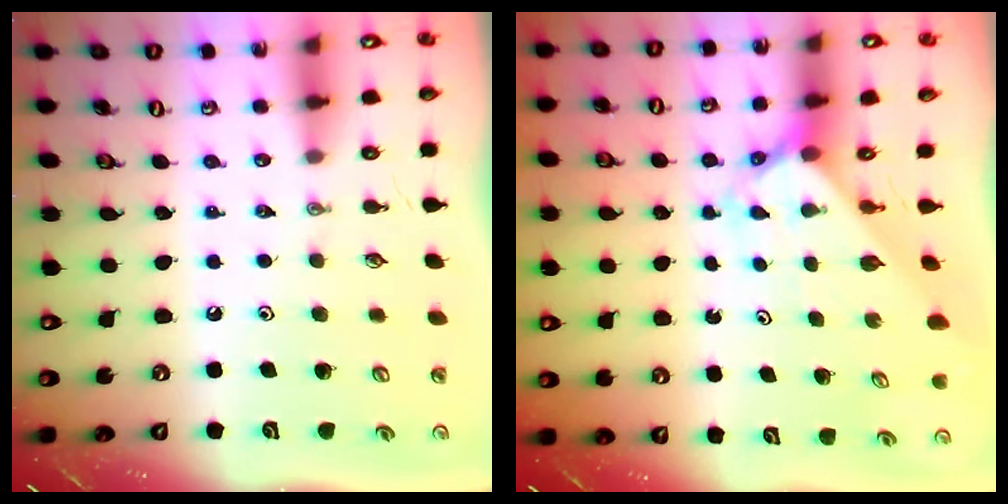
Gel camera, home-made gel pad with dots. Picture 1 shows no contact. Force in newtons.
{"total": 2.1, "press": 2.1, "slide": 0.2}